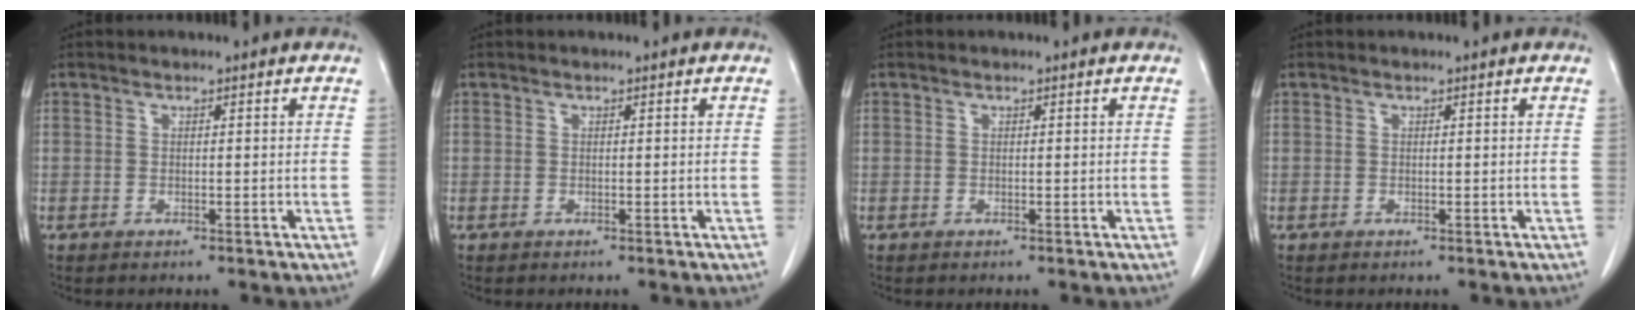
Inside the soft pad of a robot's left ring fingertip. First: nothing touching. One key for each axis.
{"total": 0.0}
{"total": 0.0}
{"total": 0.0}